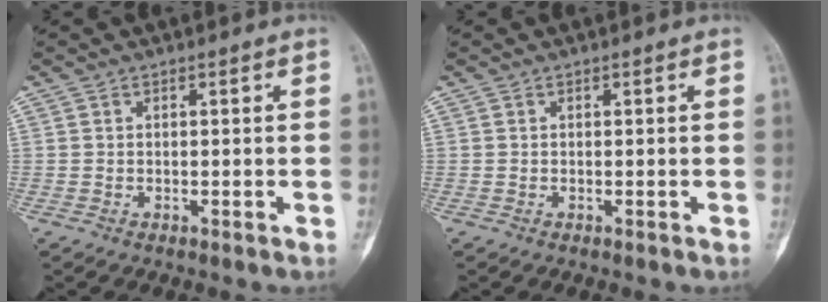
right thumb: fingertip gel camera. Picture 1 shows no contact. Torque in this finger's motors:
{"motor_torque": [0.00, 0.00, 0.04, -0.04, 0.00]}